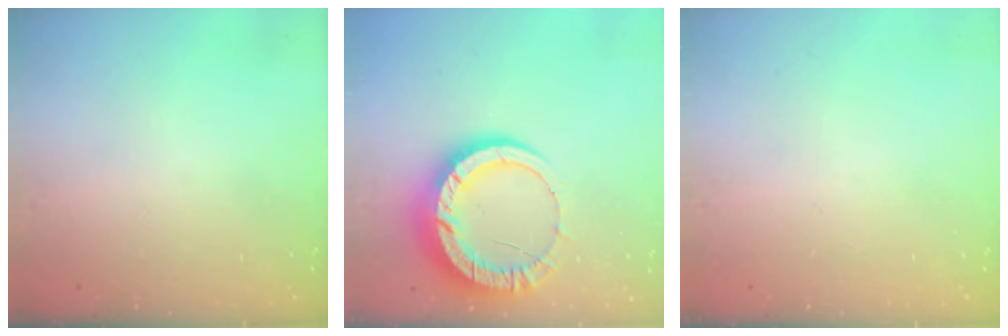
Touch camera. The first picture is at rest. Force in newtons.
{"total": 13.7, "press": 13.6, "slide": 1.4}
{"total": 0.0}